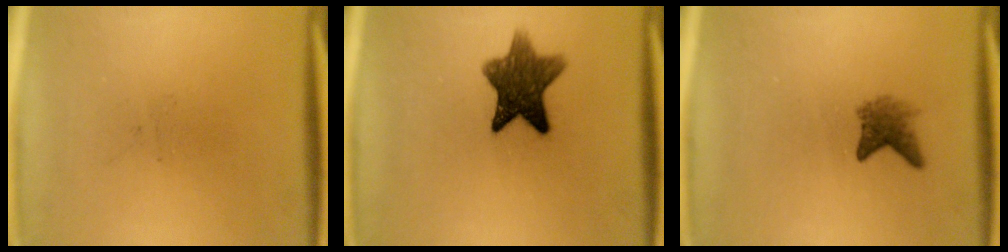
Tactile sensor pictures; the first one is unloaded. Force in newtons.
{"total": 9.7}
{"total": 2.7}